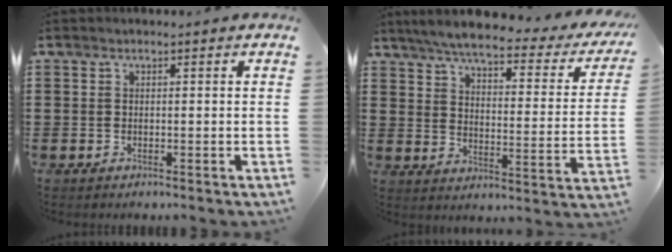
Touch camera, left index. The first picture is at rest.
{"total": 5.6, "force": [4.7, 0.1, 3.0], "torque": [-0.081, -0.031, 0.076]}